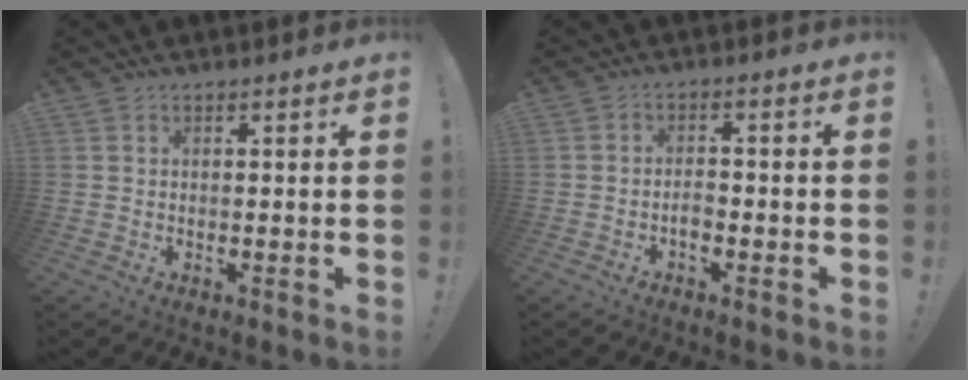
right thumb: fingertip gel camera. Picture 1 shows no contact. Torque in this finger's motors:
{"motor_torque": [0.63, 0.18, 0.46, -0.45, 0.08]}